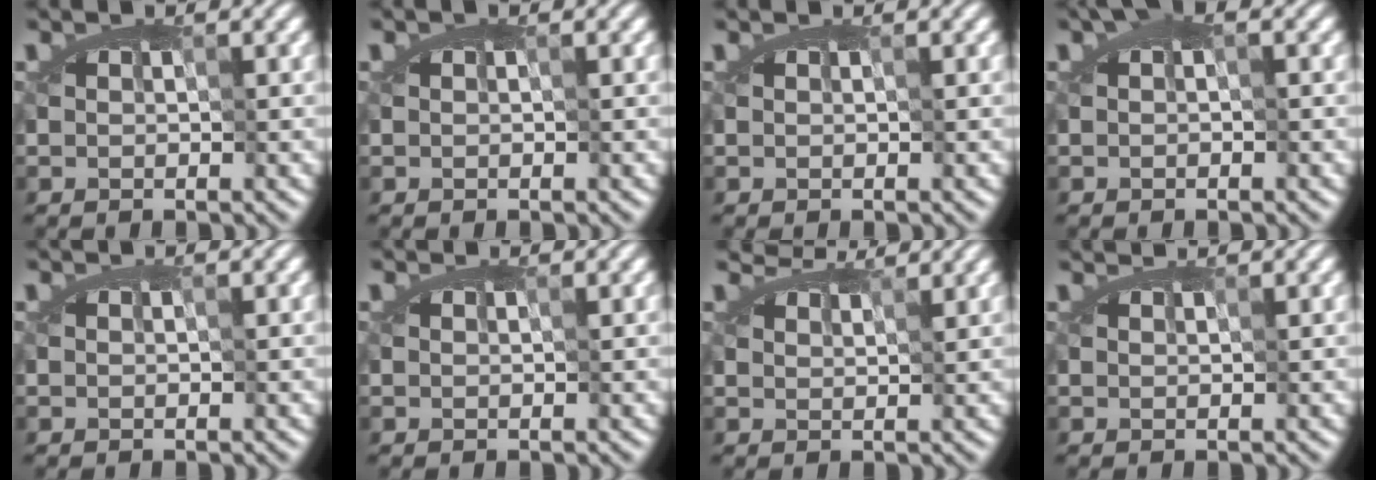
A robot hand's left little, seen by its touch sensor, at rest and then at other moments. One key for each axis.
{"total": 0.0}
{"total": 0.0}
{"total": 1.6, "fx": 0.3, "fy": 0.6, "fz": 1.5, "tx": -0.037, "ty": 0.008, "tz": 0.005}
{"total": 0.0}
{"total": 0.5, "fx": 0.5, "fy": 0.1, "fz": -0.2, "tx": -0.002, "ty": -0.007, "tz": 0.017}
{"total": 3.0, "fx": 2.9, "fy": 0.4, "fz": 0.6, "tx": -0.031, "ty": 0.000, "tz": 0.050}
{"total": 1.3, "fx": 1.2, "fy": 0.2, "fz": 0.2, "tx": -0.015, "ty": 0.000, "tz": 0.027}